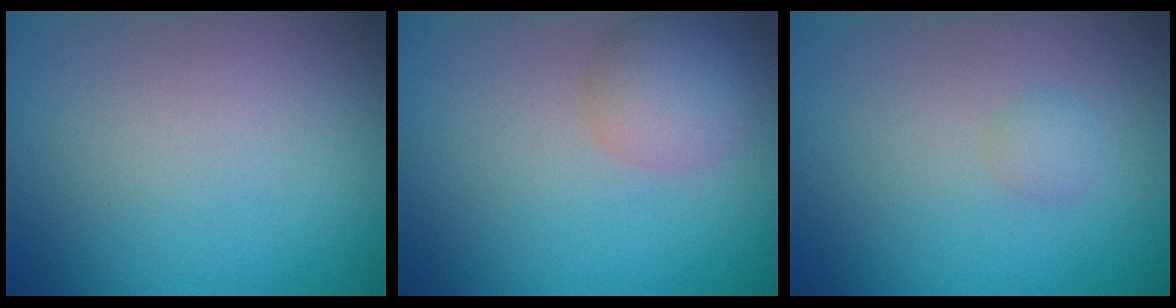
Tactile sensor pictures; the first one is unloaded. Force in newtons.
{"total": 3.9, "press": 3.9, "slide": 0.1}
{"total": 1.0, "press": 1.0, "slide": 0.1}